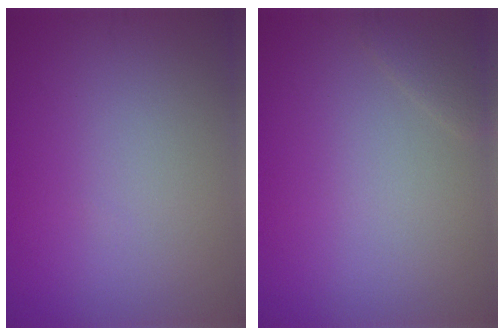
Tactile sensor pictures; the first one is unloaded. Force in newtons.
{"total": 1.1, "press": 1.1, "slide": 0.0}